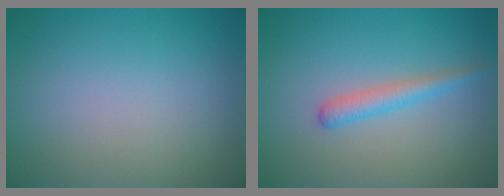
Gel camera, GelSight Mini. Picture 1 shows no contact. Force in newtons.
{"total": 1.9, "press": 1.9, "slide": 0.0}